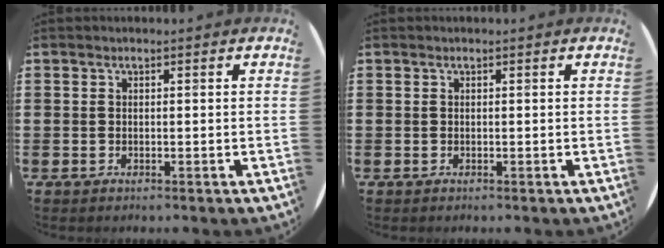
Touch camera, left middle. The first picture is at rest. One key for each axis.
{"total": 0.0}